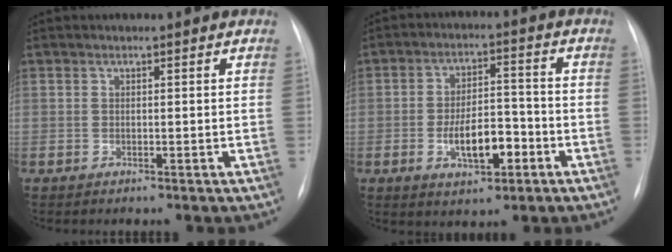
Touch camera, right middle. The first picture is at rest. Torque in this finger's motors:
{"motor_torque": [1.12, -0.93, 0.32, 0.08]}